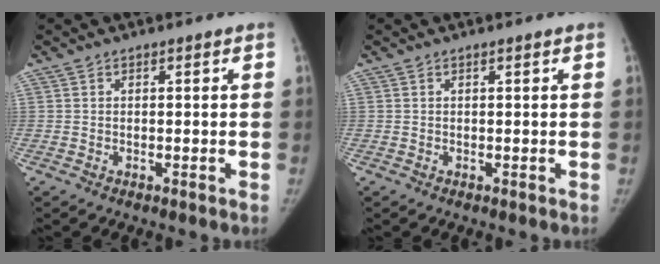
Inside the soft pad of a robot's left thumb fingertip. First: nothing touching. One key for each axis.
{"total": 0.0}